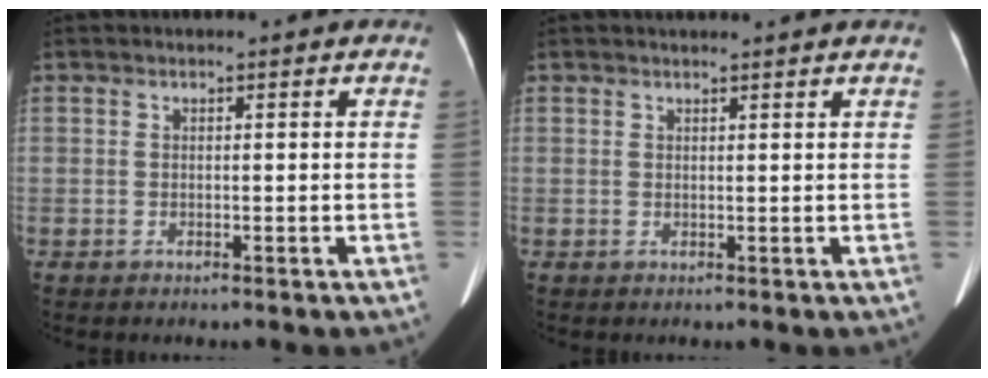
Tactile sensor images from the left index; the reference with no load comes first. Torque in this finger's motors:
{"motor_torque": [0.12, -0.15, 0.00, 0.01]}